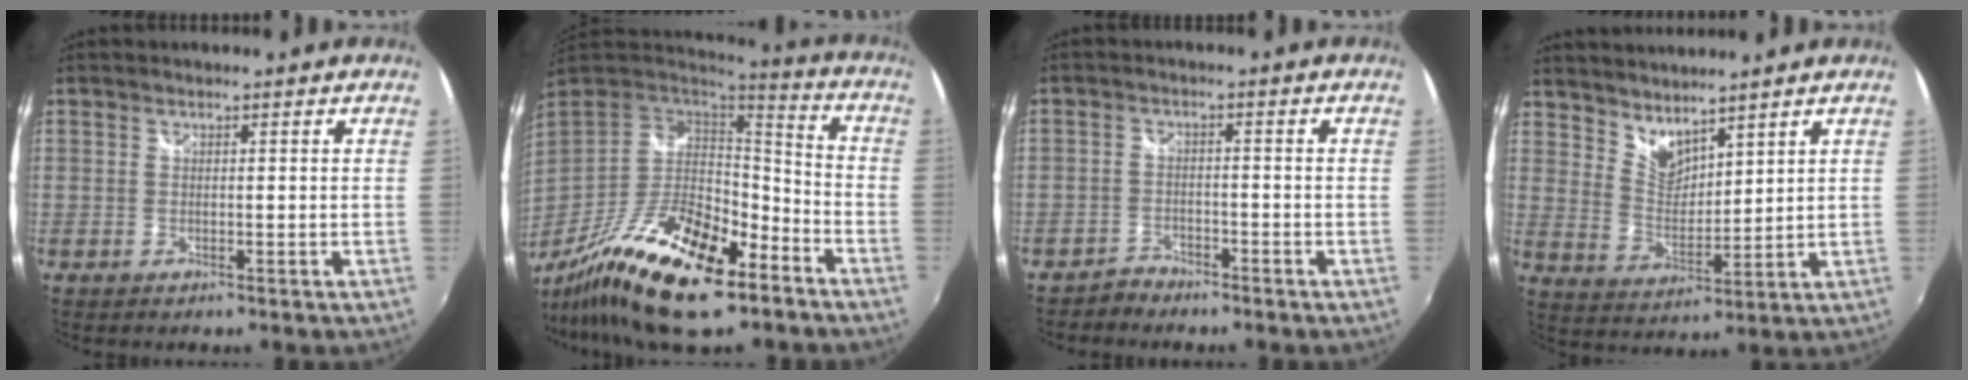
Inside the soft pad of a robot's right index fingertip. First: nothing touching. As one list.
[{"total": 23.9, "force": [-15.0, 8.2, 16.8], "torque": [-0.324, -0.033, -0.253]}, {"total": 3.1, "force": [-2.7, 1.4, 0.1], "torque": [-0.011, 0.005, -0.052]}, {"total": 6.8, "force": [5.9, 2.2, 2.6], "torque": [-0.038, -0.006, 0.114]}]